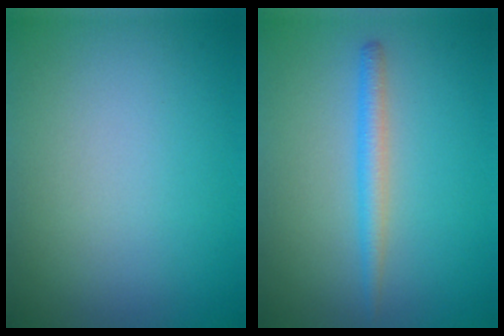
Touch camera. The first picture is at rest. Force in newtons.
{"total": 2.1, "press": 2.1, "slide": 0.1}